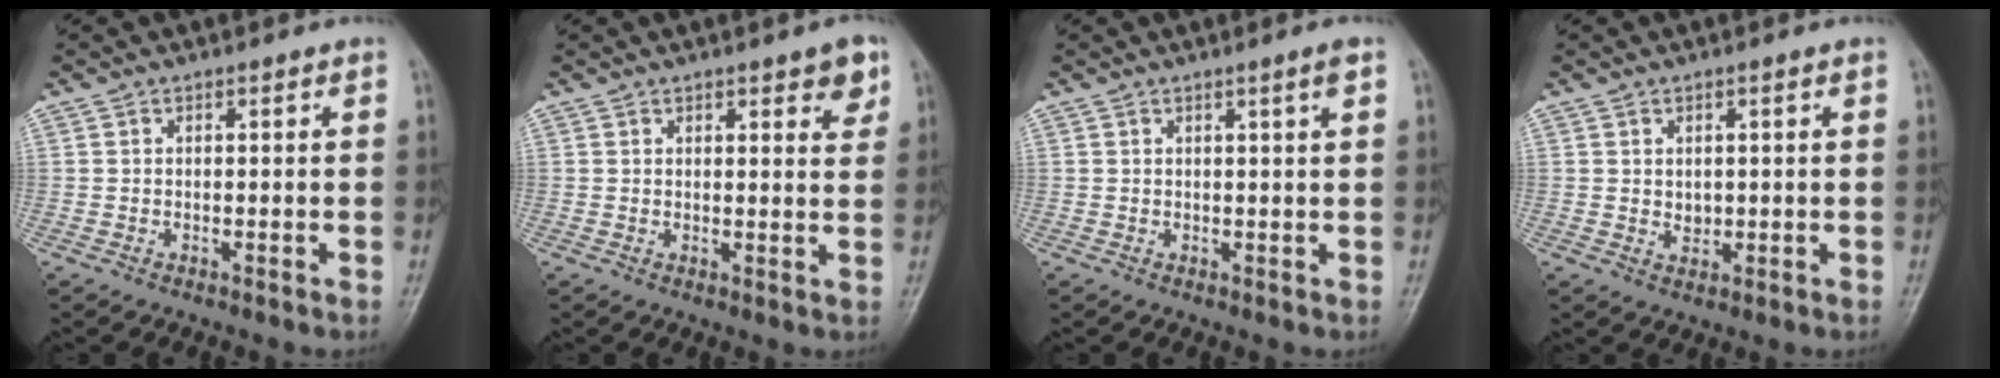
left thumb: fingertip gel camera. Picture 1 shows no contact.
{"total": 5.0, "force": [2.8, 1.7, 3.7], "torque": [-0.029, -0.013, 0.031]}
{"total": 1.8, "force": [0.9, -0.3, 1.5], "torque": [-0.025, -0.007, 0.017]}
{"total": 2.0, "force": [0.4, 1.5, 1.2], "torque": [-0.012, -0.005, 0.011]}